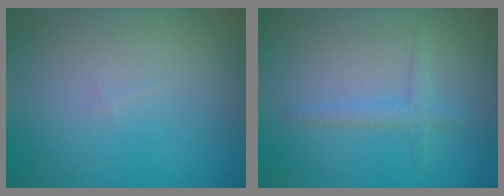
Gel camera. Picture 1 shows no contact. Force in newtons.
{"total": 1.5, "press": 1.5, "slide": 0.0}